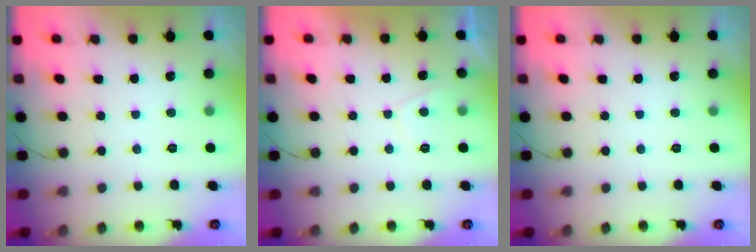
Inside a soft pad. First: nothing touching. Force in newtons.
{"total": 2.3, "press": 2.2, "slide": 0.6}
{"total": 0.0}